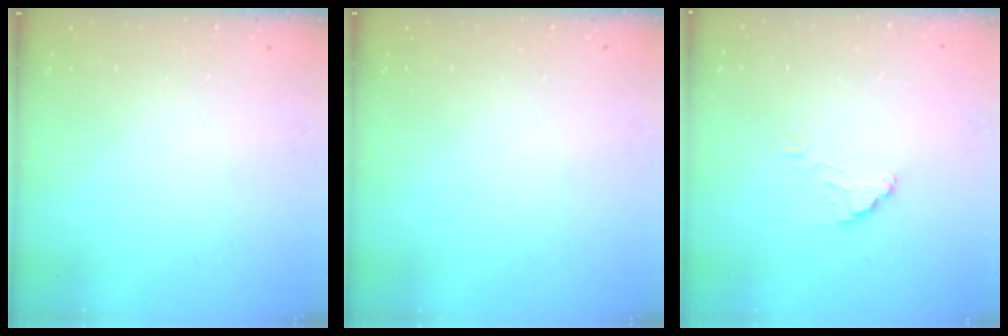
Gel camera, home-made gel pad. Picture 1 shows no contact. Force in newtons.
{"total": 0.0}
{"total": 2.2, "press": 2.2, "slide": 0.0}